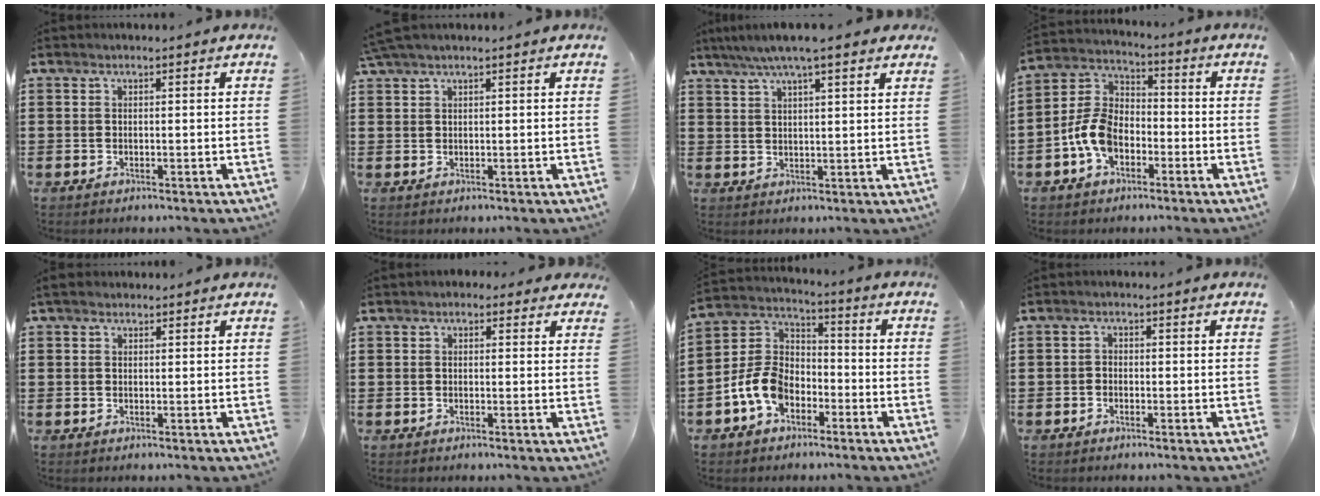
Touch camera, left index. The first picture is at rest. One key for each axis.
{"total": 1.8, "fx": 1.3, "fy": 0.1, "fz": 1.2, "tx": -0.026, "ty": 0.002, "tz": 0.025}
{"total": 5.6, "fx": 4.2, "fy": 0.5, "fz": 3.7, "tx": -0.082, "ty": -0.003, "tz": 0.073}
{"total": 8.5, "fx": -3.6, "fy": 5.3, "fz": 5.6, "tx": -0.156, "ty": 0.003, "tz": -0.080}
{"total": 1.2, "fx": 0.9, "fy": 0.7, "fz": 0.5, "tx": -0.013, "ty": 0.005, "tz": 0.017}
{"total": 1.4, "fx": 0.7, "fy": 1.2, "fz": 0.5, "tx": -0.006, "ty": 0.006, "tz": 0.009}
{"total": 8.9, "fx": -4.2, "fy": 6.0, "fz": 5.1, "tx": -0.155, "ty": 0.003, "tz": -0.091}
{"total": 1.2, "fx": -1.0, "fy": 0.6, "fz": 0.1, "tx": -0.007, "ty": 0.003, "tz": -0.022}